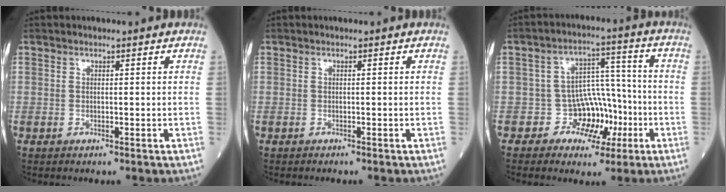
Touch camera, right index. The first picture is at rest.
{"total": 0.0}
{"total": 7.1, "force": [-2.9, 5.8, 2.8], "torque": [-0.021, 0.027, -0.042]}